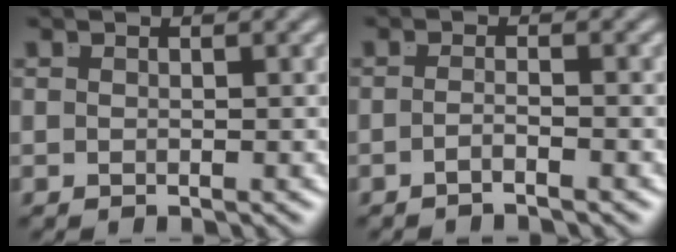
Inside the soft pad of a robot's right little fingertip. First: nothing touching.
{"total": 2.0, "force": [-1.7, -0.8, 0.8], "torque": [-0.015, -0.007, -0.029]}